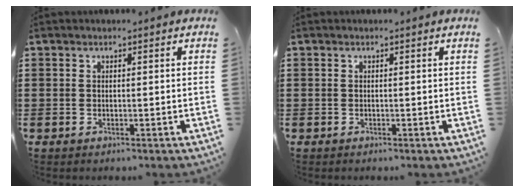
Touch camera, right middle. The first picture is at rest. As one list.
[{"total": 0.0}]